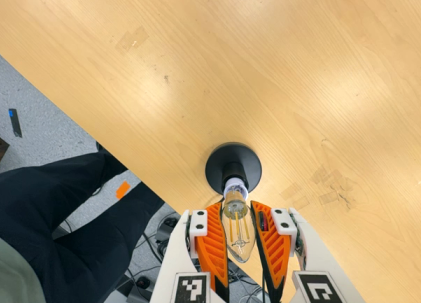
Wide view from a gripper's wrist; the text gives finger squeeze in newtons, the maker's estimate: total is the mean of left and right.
{"total": 21.7, "left": 23.4, "right": 19.9}